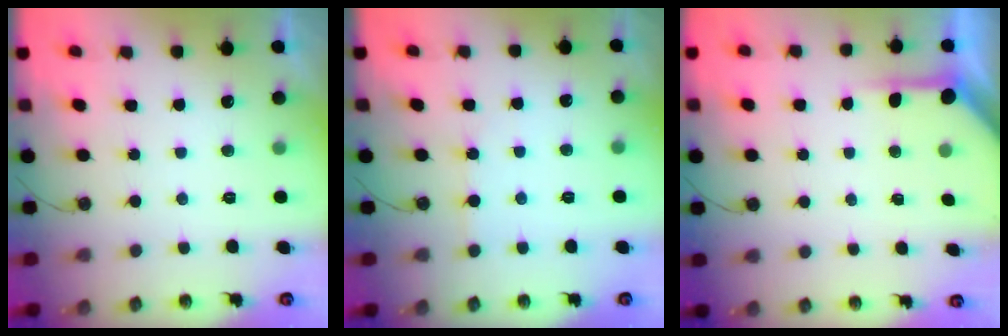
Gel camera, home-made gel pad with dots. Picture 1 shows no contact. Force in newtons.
{"total": 2.2, "press": 2.1, "slide": 0.3}
{"total": 4.1, "press": 4.1, "slide": 0.3}